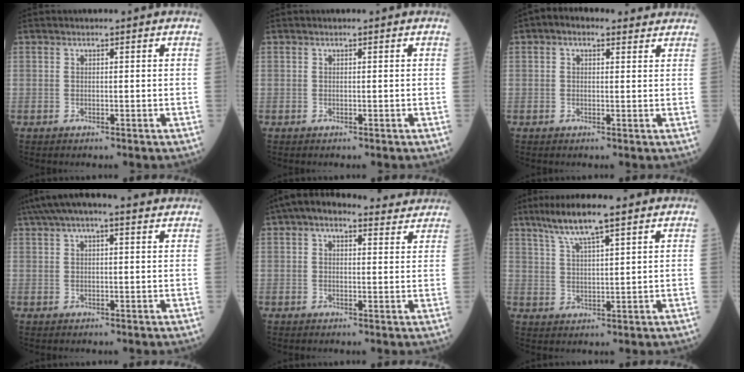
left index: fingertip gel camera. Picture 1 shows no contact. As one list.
[{"total": 0.0}, {"total": 3.9, "force": [2.4, 2.2, 2.1], "torque": [-0.035, 0.029, 0.034]}, {"total": 8.3, "force": [6.0, 2.0, 5.3], "torque": [-0.096, 0.048, 0.090]}, {"total": 7.9, "force": [6.2, 3.3, 3.7], "torque": [-0.054, 0.032, 0.075]}, {"total": 7.3, "force": [5.0, 0.4, 5.3], "torque": [-0.105, 0.009, 0.091]}]